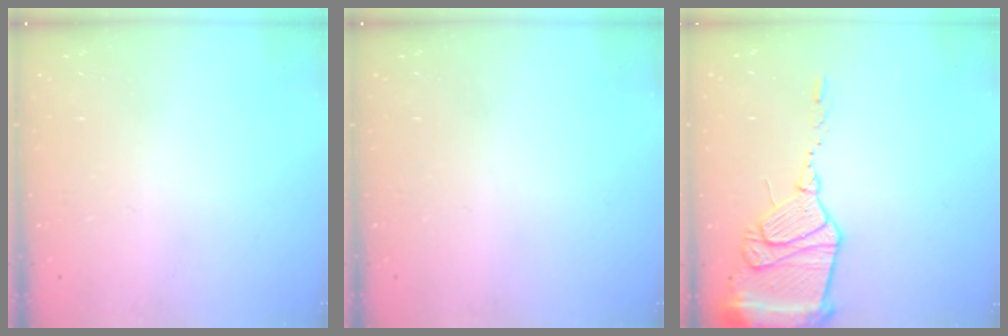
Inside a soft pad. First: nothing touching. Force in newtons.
{"total": 0.0}
{"total": 17.8, "press": 17.7, "slide": 1.5}